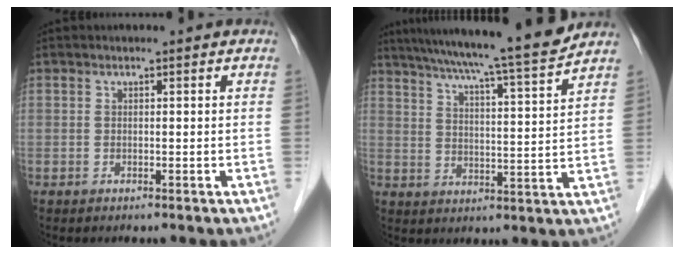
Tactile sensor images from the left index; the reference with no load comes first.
{"total": 16.7, "force": [14.8, -1.4, 7.7], "torque": [-0.130, -0.021, 0.209]}